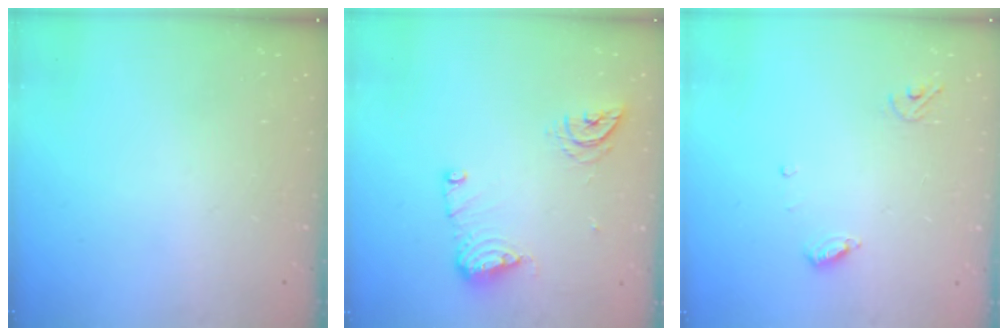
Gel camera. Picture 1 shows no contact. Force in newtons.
{"total": 10.0, "press": 10.0, "slide": 0.8}
{"total": 3.6, "press": 3.6, "slide": 0.3}